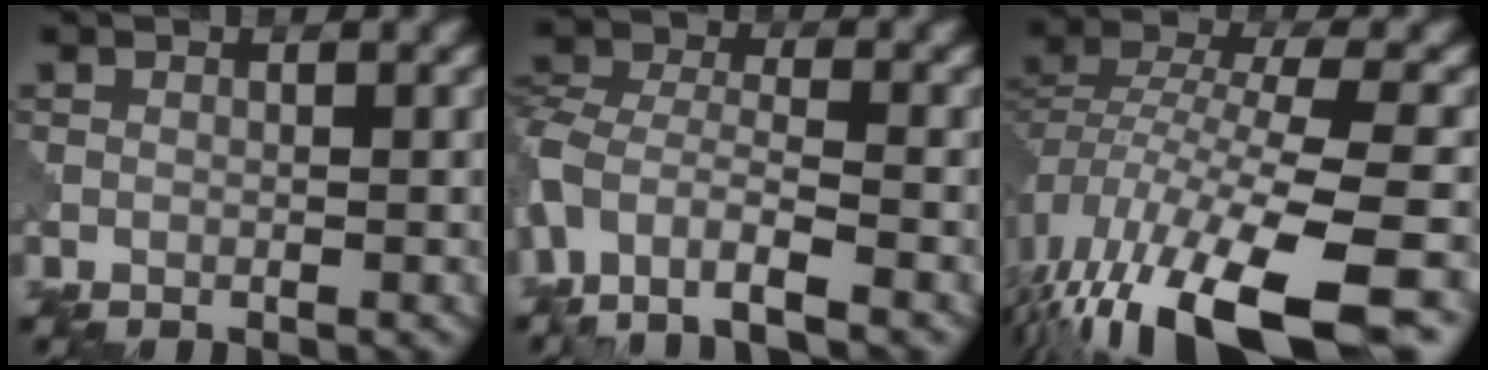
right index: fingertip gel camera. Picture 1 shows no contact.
{"total": 6.5, "force": [-3.6, 3.1, 4.5], "torque": [-0.093, -0.001, -0.080]}
{"total": 13.6, "force": [-8.9, 4.5, 9.3], "torque": [-0.197, -0.010, -0.142]}